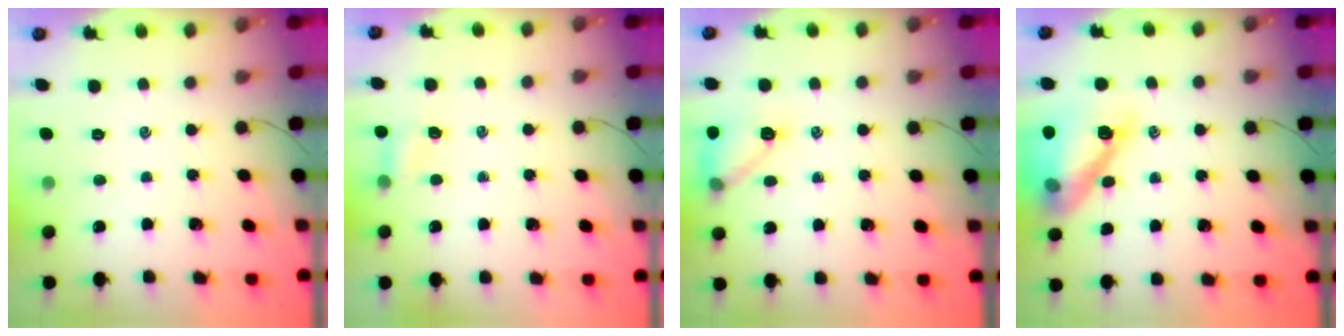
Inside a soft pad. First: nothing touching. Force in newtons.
{"total": 4.2, "press": 3.9, "slide": 1.4}
{"total": 11.6, "press": 11.6, "slide": 0.3}
{"total": 16.7, "press": 16.5, "slide": 2.9}